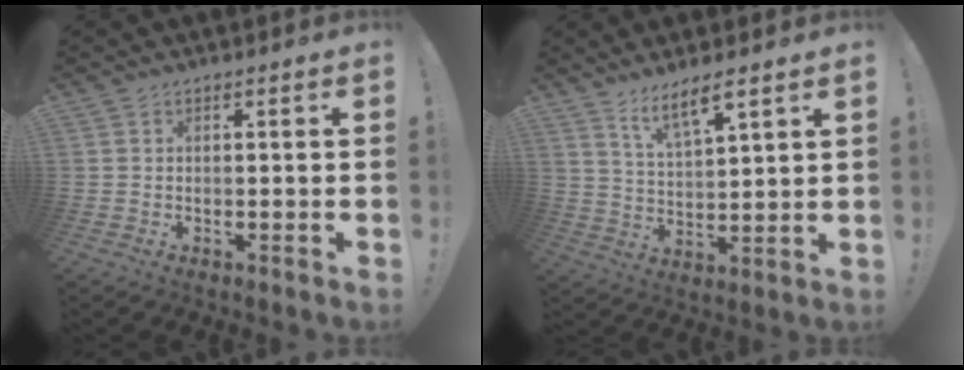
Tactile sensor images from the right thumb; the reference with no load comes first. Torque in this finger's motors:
{"motor_torque": [-0.02, 0.05, 0.04, 0.06, 0.16]}